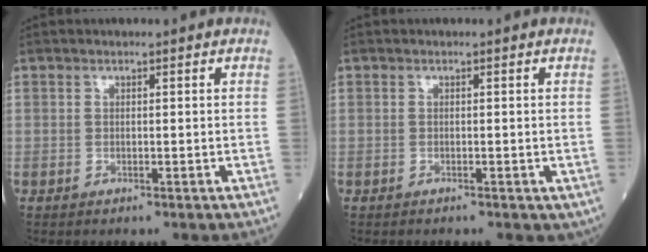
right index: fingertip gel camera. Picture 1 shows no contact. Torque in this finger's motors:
{"motor_torque": [1.22, -0.93, 0.09, 0.02]}